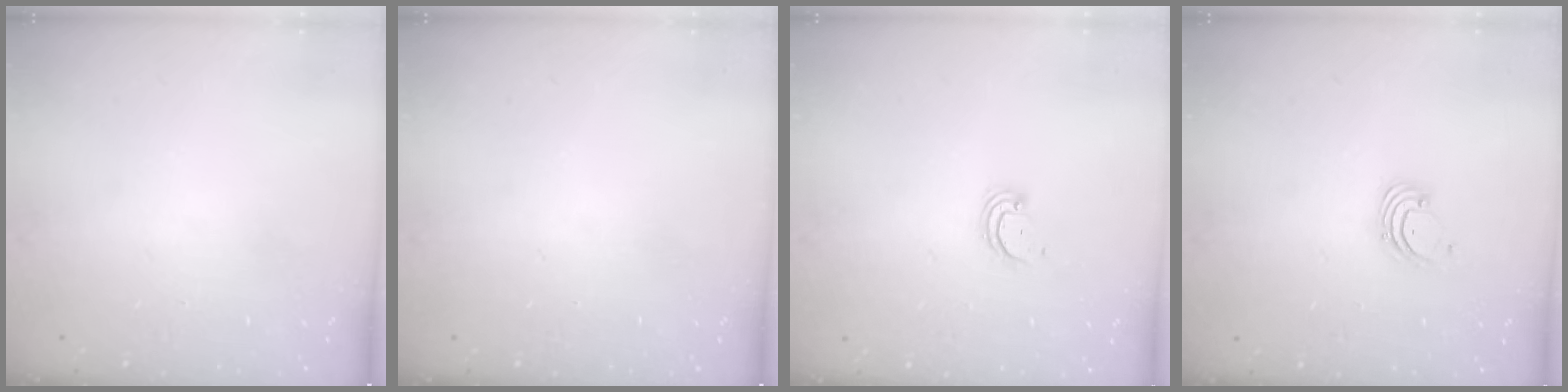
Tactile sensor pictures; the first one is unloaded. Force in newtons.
{"total": 0.0}
{"total": 2.3, "press": 2.3, "slide": 0.2}
{"total": 1.6, "press": 1.6, "slide": 0.1}